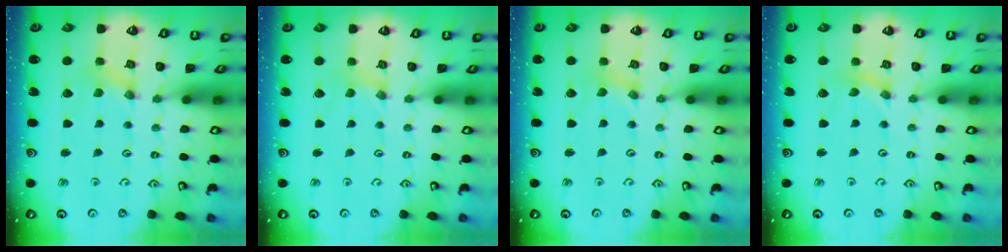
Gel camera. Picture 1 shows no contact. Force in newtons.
{"total": 0.7, "press": 0.7, "slide": 0.1}
{"total": 0.0}
{"total": 0.0}